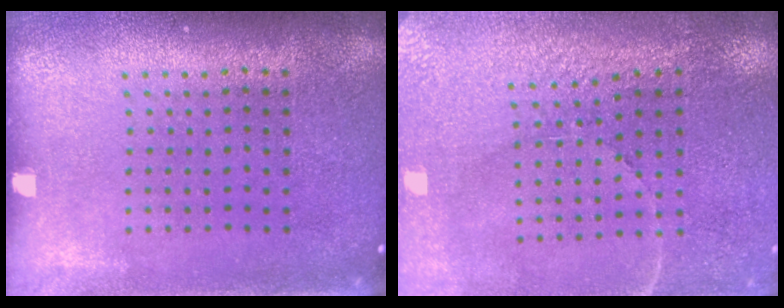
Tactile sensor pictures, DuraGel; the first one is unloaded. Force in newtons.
{"total": 3.3, "press": 3.2, "slide": 0.8}